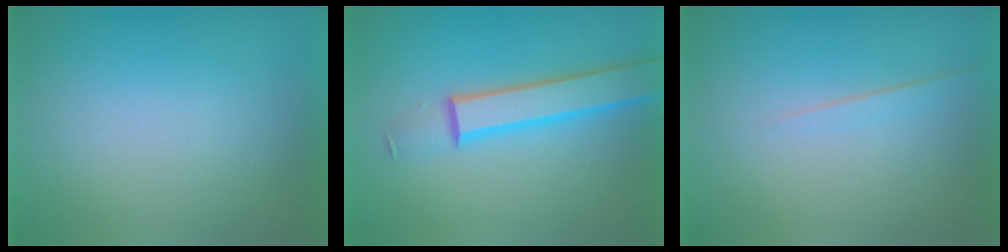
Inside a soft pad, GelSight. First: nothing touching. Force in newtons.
{"total": 4.6}
{"total": 1.4}